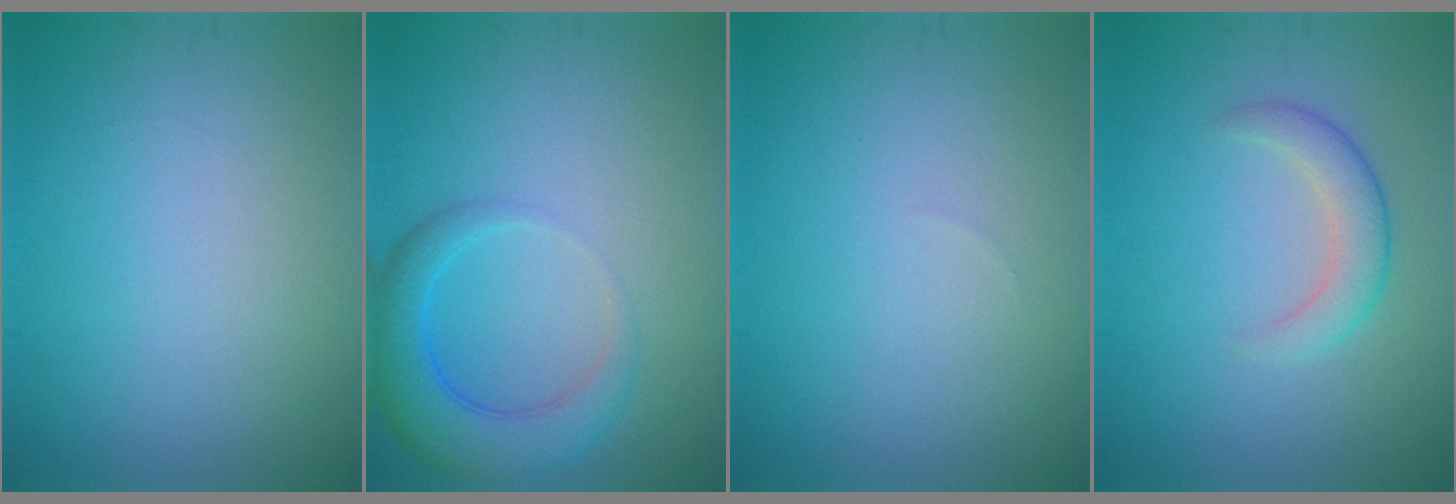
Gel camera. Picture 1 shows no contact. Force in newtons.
{"total": 4.8, "press": 4.7, "slide": 0.5}
{"total": 0.0}
{"total": 2.8, "press": 2.8, "slide": 0.2}